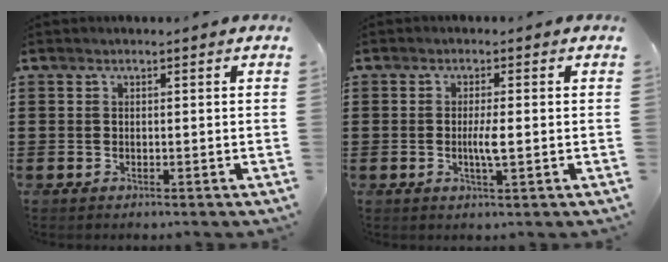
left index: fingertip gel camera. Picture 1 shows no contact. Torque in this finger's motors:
{"motor_torque": [0.29, 0.09, 0.07, 0.05]}